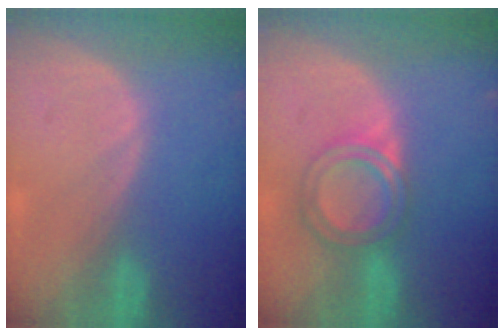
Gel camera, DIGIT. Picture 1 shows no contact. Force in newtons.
{"total": 5.8, "press": 5.4, "slide": 2.3}